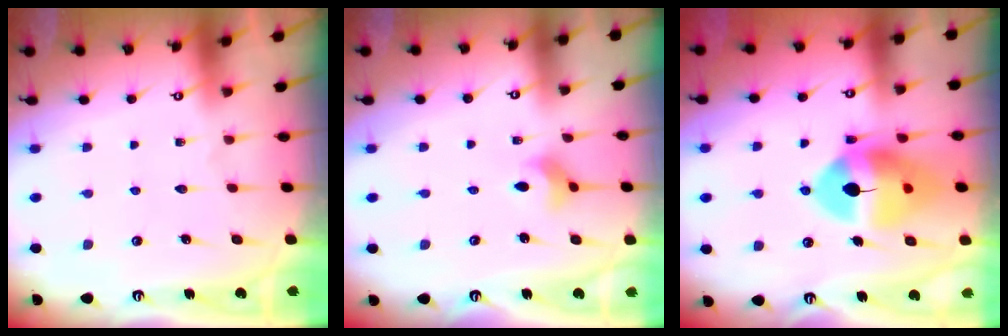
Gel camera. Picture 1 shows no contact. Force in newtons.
{"total": 3.9, "press": 3.8, "slide": 0.8}
{"total": 15.0, "press": 14.8, "slide": 2.0}